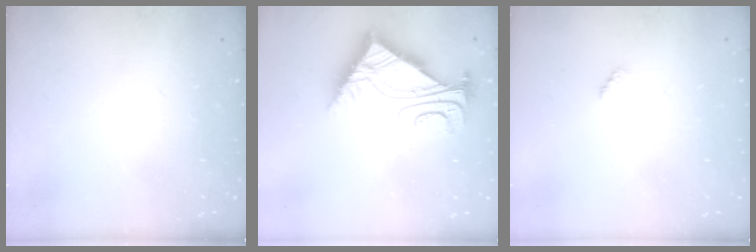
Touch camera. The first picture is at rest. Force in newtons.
{"total": 10.8, "press": 10.7, "slide": 0.9}
{"total": 2.3, "press": 2.2, "slide": 0.5}